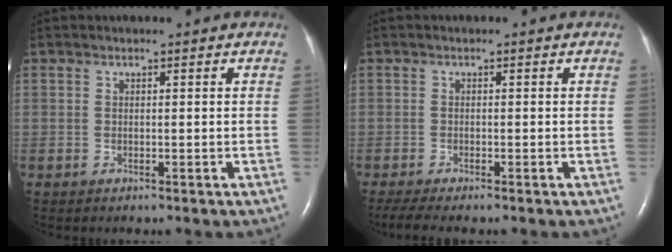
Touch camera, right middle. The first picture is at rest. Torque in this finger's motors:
{"motor_torque": [0.38, -0.33, 0.00, 0.04]}